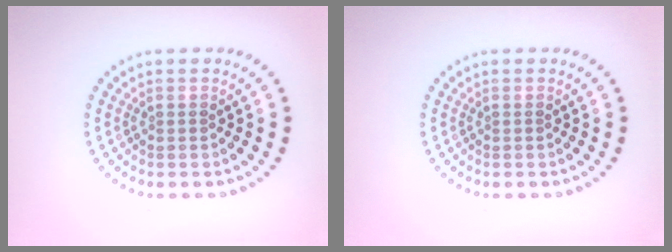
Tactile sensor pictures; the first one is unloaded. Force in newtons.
{"total": 0.0}